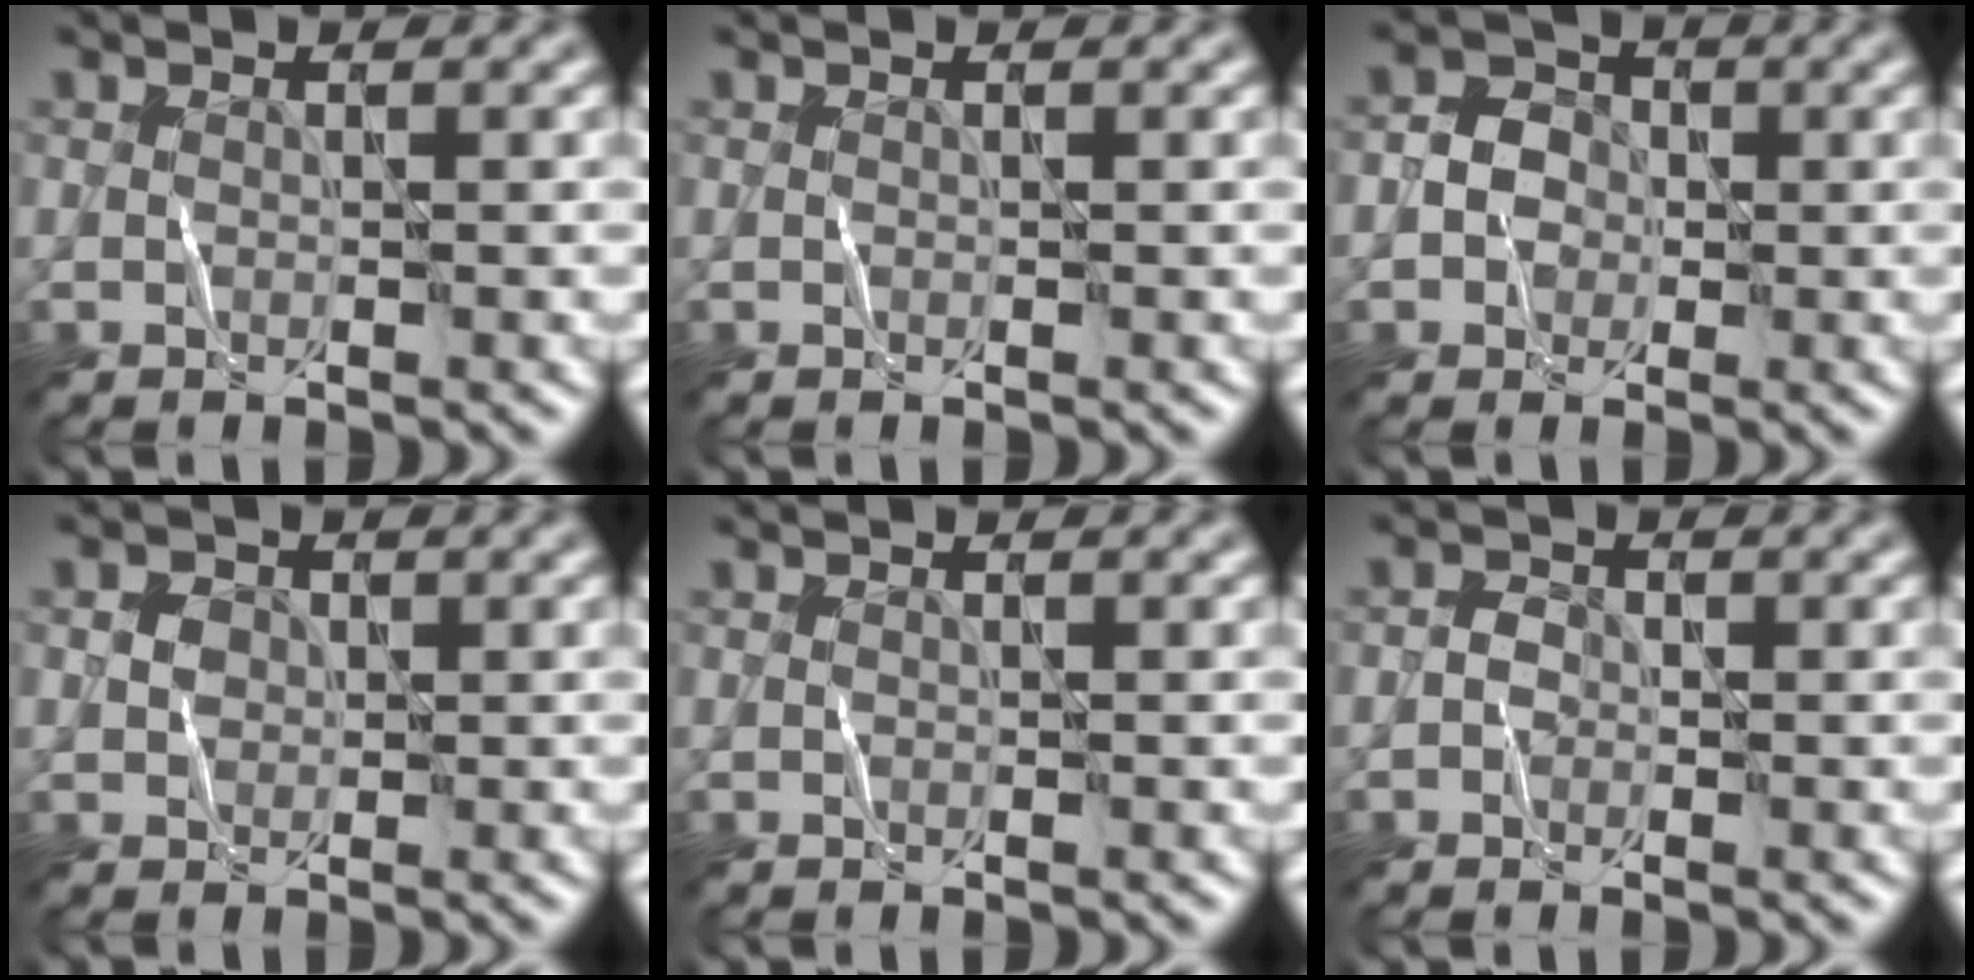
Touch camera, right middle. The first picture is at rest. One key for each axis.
{"total": 0.0}
{"total": 2.6, "fx": -0.6, "fy": 2.3, "fz": 1.0, "tx": -0.016, "ty": 0.002, "tz": -0.013}
{"total": 1.4, "fx": 0.1, "fy": 1.3, "fz": 0.4, "tx": -0.009, "ty": 0.002, "tz": 0.000}
{"total": 0.0}
{"total": 1.1, "fx": -0.5, "fy": 0.9, "fz": 0.3, "tx": -0.005, "ty": 0.002, "tz": -0.014}